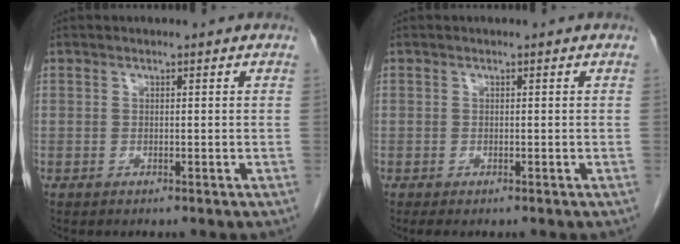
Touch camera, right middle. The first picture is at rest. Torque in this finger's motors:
{"motor_torque": [0.52, -0.30, -0.06, -0.01]}